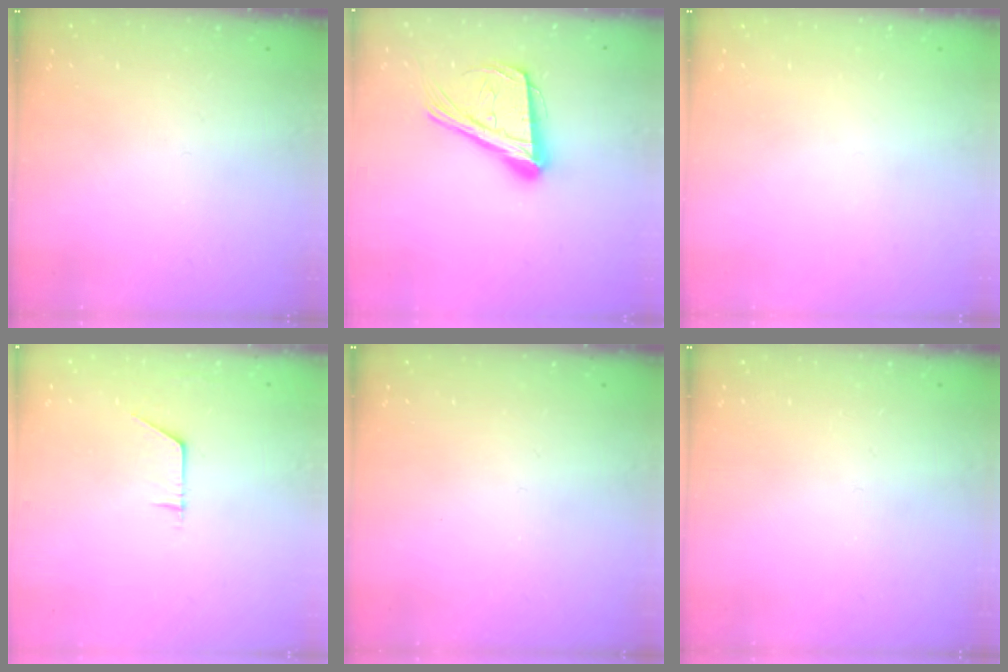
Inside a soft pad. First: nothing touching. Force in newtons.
{"total": 20.2, "press": 19.6, "slide": 4.7}
{"total": 0.0}
{"total": 4.8, "press": 4.7, "slide": 0.4}
{"total": 0.0}
{"total": 0.0}